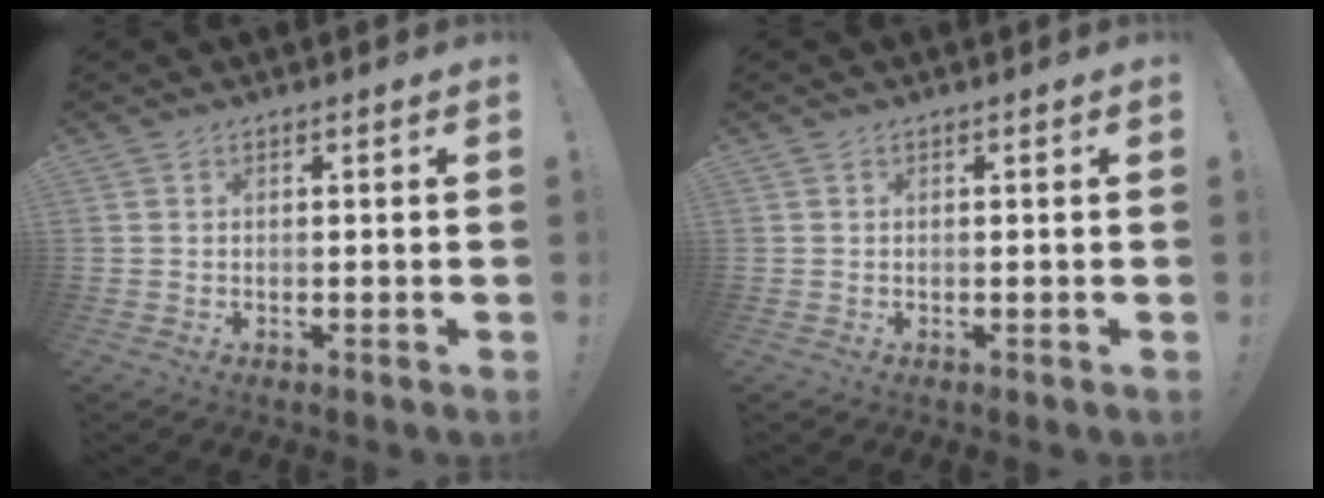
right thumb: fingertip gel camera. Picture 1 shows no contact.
{"total": 0.0}